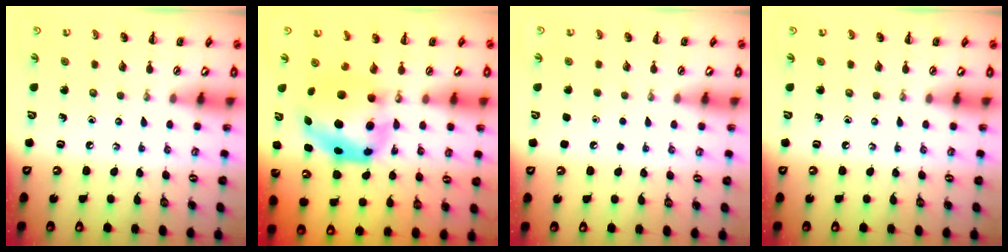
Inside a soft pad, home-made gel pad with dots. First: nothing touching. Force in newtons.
{"total": 7.0, "press": 6.9, "slide": 1.3}
{"total": 1.6, "press": 1.6, "slide": 0.1}
{"total": 0.0}